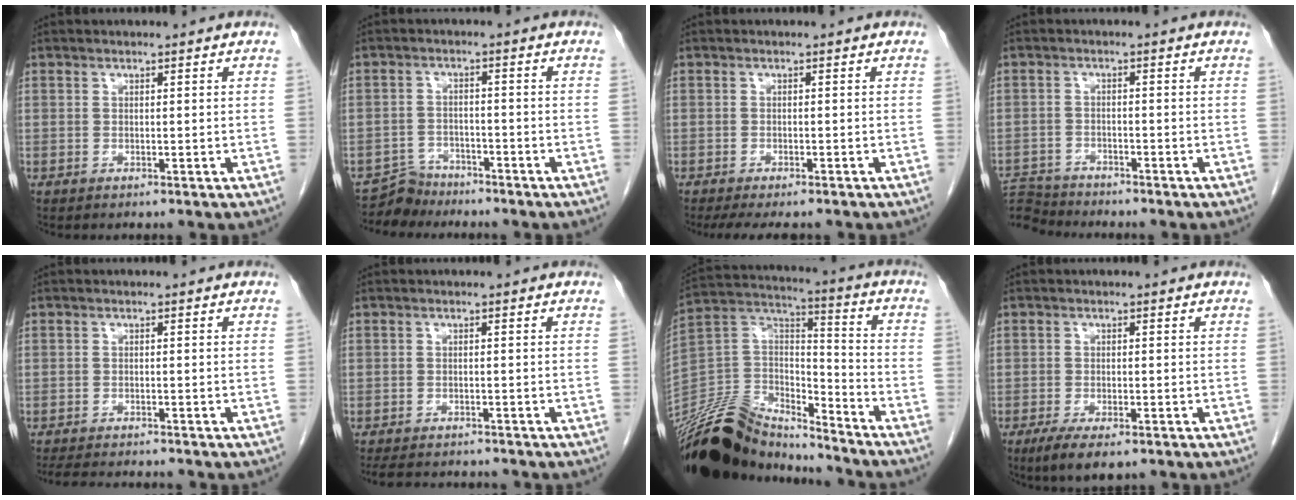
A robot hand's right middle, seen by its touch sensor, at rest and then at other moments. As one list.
[{"total": 4.1, "force": [-3.8, 1.4, -1.0], "torque": [0.018, 0.001, -0.068]}, {"total": 6.8, "force": [-5.7, 1.8, 3.2], "torque": [-0.042, -0.010, -0.083]}, {"total": 6.9, "force": [-6.8, 1.3, -0.2], "torque": [-0.002, 0.004, -0.128]}, {"total": 6.7, "force": [-6.3, 0.7, 2.3], "torque": [-0.034, -0.012, -0.097]}, {"total": 7.8, "force": [-7.2, 1.8, 2.4], "torque": [-0.037, -0.006, -0.102]}, {"total": 18.3, "force": [-16.8, 5.2, 5.3], "torque": [-0.096, 0.042, -0.297]}, {"total": 5.7, "force": [-3.9, 1.6, 3.8], "torque": [-0.067, -0.012, -0.060]}]